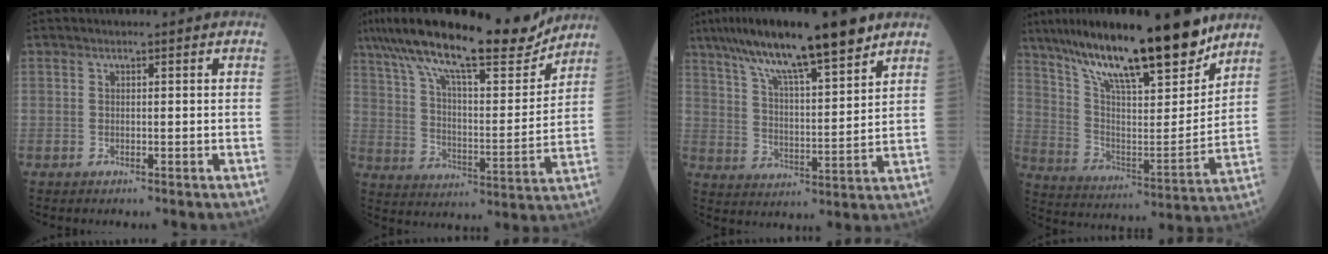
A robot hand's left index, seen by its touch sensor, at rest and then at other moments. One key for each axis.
{"total": 21.1, "fx": 16.8, "fy": 3.6, "fz": 12.2, "tx": -0.215, "ty": 0.016, "tz": 0.269}
{"total": 16.5, "fx": 11.8, "fy": 1.7, "fz": 11.4, "tx": -0.194, "ty": 0.023, "tz": 0.198}
{"total": 22.0, "fx": 16.9, "fy": 3.5, "fz": 13.7, "tx": -0.234, "ty": -0.001, "tz": 0.286}